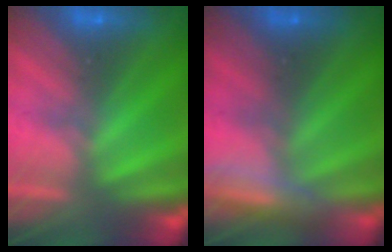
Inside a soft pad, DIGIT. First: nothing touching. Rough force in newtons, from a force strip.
{"total": 2.8}